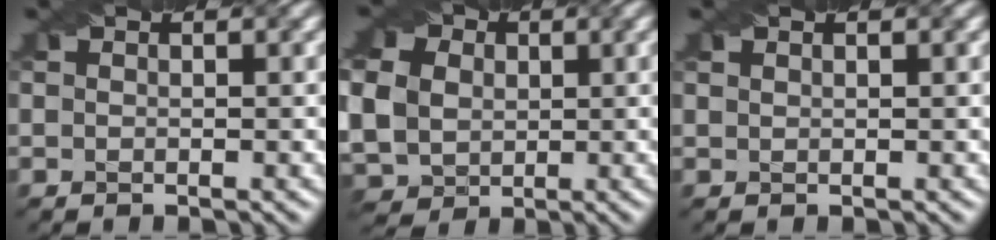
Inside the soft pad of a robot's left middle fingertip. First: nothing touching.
{"total": 9.7, "force": [1.8, 8.0, 5.2], "torque": [-0.105, 0.022, 0.018]}
{"total": 0.9, "force": [0.7, 0.3, 0.4], "torque": [-0.004, -0.006, 0.010]}